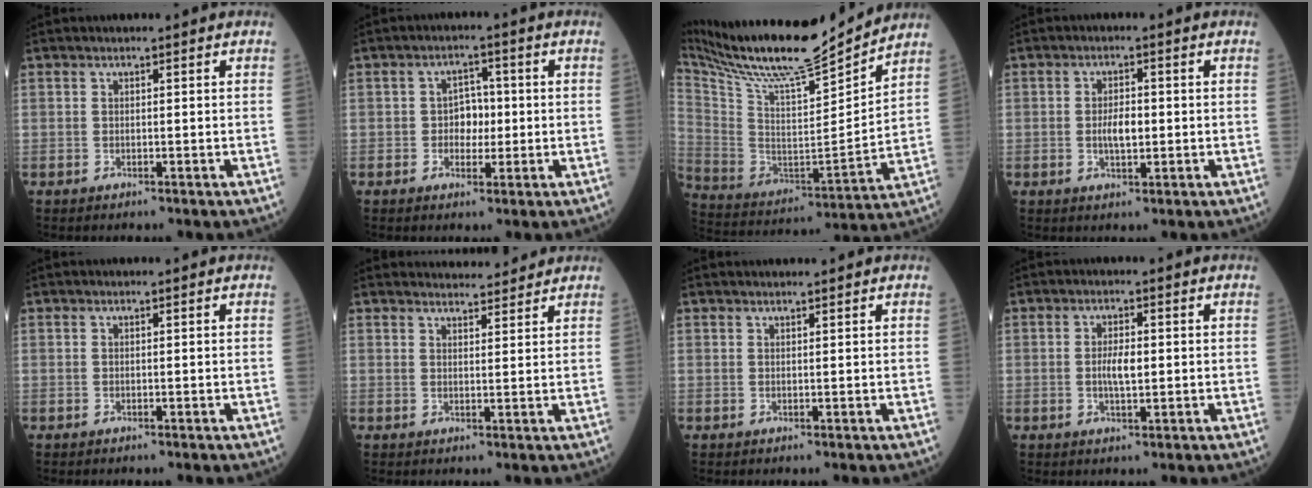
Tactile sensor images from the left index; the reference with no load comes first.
{"total": 3.6, "force": [-1.0, 2.6, 2.3], "torque": [-0.027, 0.007, -0.024]}
{"total": 20.1, "force": [18.1, 1.3, 8.5], "torque": [-0.173, -0.025, 0.304]}
{"total": 3.2, "force": [-1.0, 1.3, 2.8], "torque": [-0.050, -0.003, -0.022]}
{"total": 0.0}
{"total": 4.8, "force": [4.7, 1.0, 0.4], "torque": [0.000, 0.008, 0.052]}
{"total": 1.1, "force": [1.1, 0.1, 0.4], "torque": [0.003, 0.012, 0.013]}
{"total": 3.1, "force": [-0.8, 1.0, 2.8], "torque": [-0.052, -0.004, -0.018]}